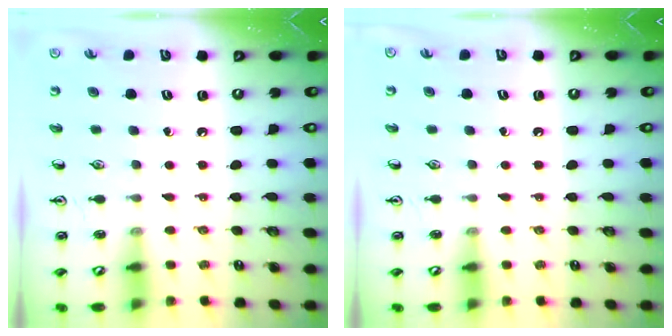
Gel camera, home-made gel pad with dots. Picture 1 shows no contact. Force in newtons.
{"total": 0.0}